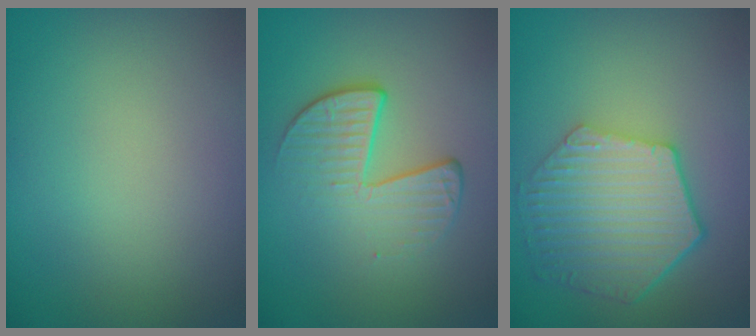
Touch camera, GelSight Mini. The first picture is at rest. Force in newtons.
{"total": 4.1, "press": 2.6, "slide": 3.2}
{"total": 6.3, "press": 4.8, "slide": 4.0}